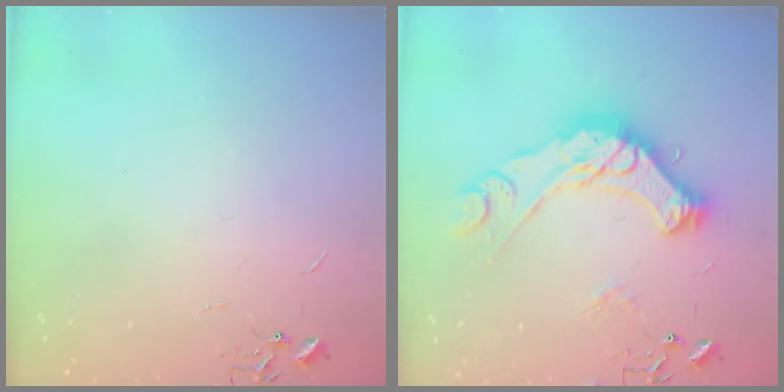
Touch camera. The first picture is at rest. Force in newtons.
{"total": 19.0, "press": 18.9, "slide": 1.9}